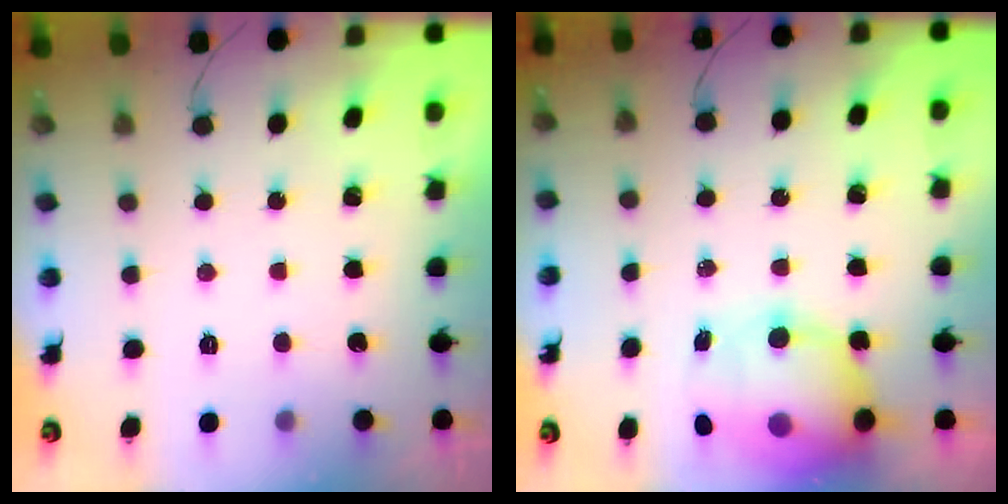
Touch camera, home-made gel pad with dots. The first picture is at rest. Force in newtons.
{"total": 14.5, "press": 14.1, "slide": 3.4}